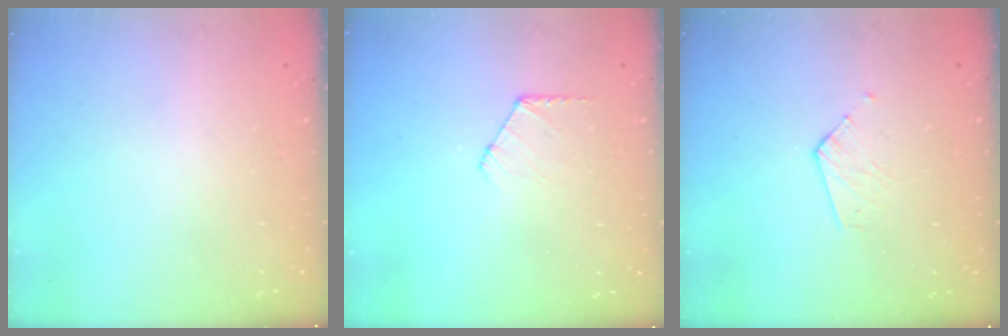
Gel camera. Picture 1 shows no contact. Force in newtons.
{"total": 5.2, "press": 5.2, "slide": 0.4}
{"total": 3.3, "press": 3.3, "slide": 0.3}